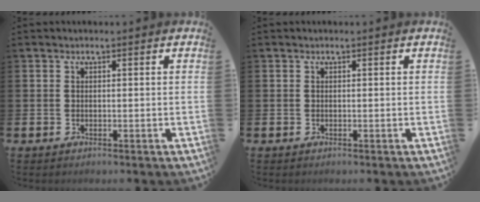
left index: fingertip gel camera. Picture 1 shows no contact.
{"total": 0.0}